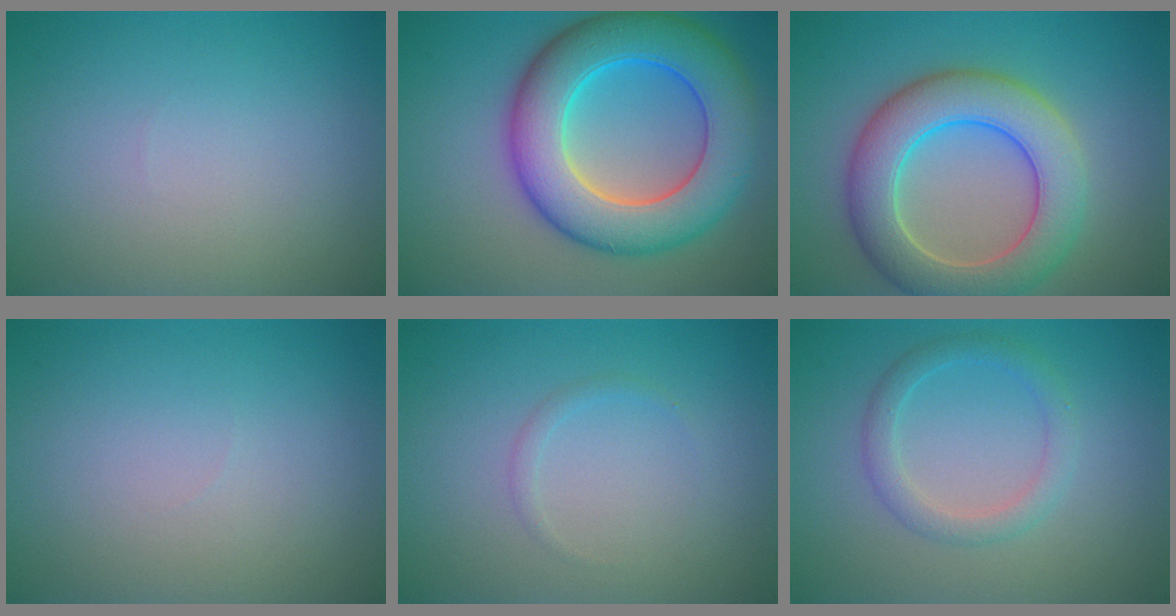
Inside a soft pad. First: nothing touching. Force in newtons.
{"total": 10.7, "press": 10.7, "slide": 0.4}
{"total": 7.9, "press": 7.9, "slide": 0.3}
{"total": 0.0}
{"total": 0.8, "press": 0.8, "slide": 0.1}
{"total": 2.4, "press": 2.3, "slide": 0.1}